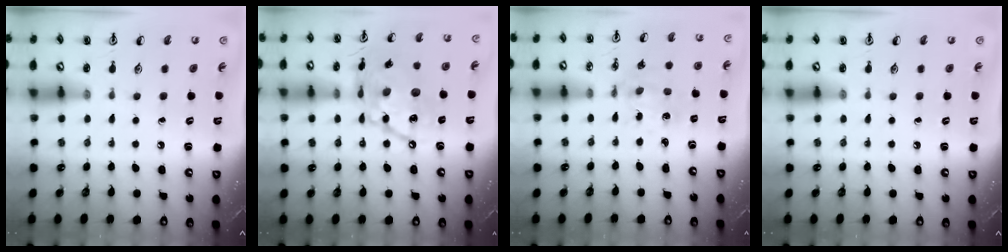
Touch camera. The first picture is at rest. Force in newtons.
{"total": 17.7, "press": 17.7, "slide": 1.4}
{"total": 2.1, "press": 2.1, "slide": 0.3}
{"total": 0.0}